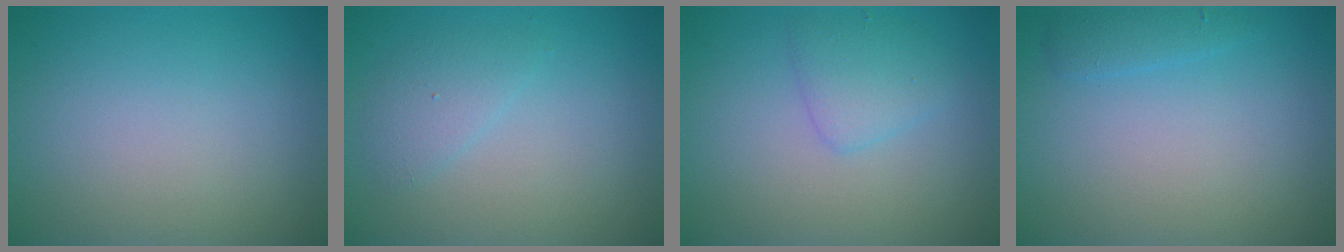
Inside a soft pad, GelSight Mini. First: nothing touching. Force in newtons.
{"total": 1.7, "press": 1.7, "slide": 0.2}
{"total": 2.2, "press": 2.2, "slide": 0.1}
{"total": 1.2, "press": 1.2, "slide": 0.1}